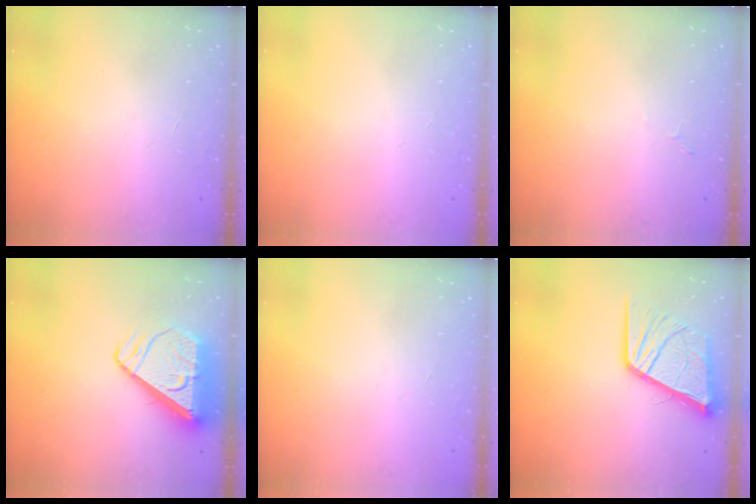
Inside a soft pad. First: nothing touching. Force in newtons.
{"total": 0.0}
{"total": 1.9, "press": 1.9, "slide": 0.3}
{"total": 11.0, "press": 11.0, "slide": 1.1}
{"total": 0.0}
{"total": 14.4, "press": 14.3, "slide": 1.7}